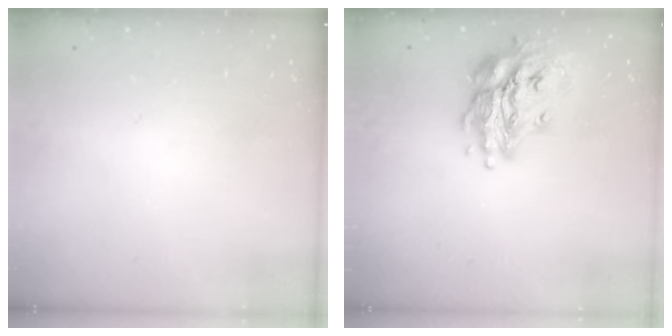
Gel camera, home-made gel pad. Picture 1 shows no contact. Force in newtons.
{"total": 16.1, "press": 15.9, "slide": 2.1}